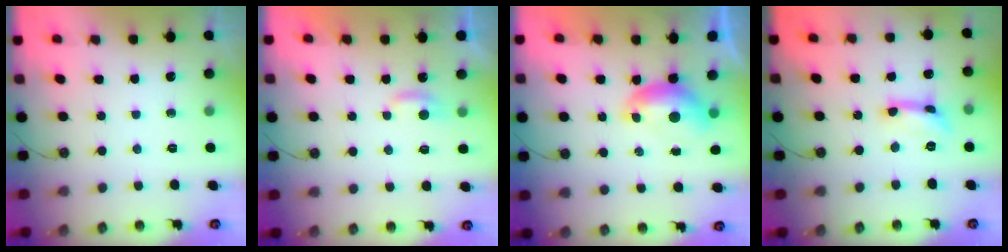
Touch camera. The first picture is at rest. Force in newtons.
{"total": 2.9, "press": 2.9, "slide": 0.3}
{"total": 0.0}
{"total": 2.1, "press": 2.0, "slide": 0.5}